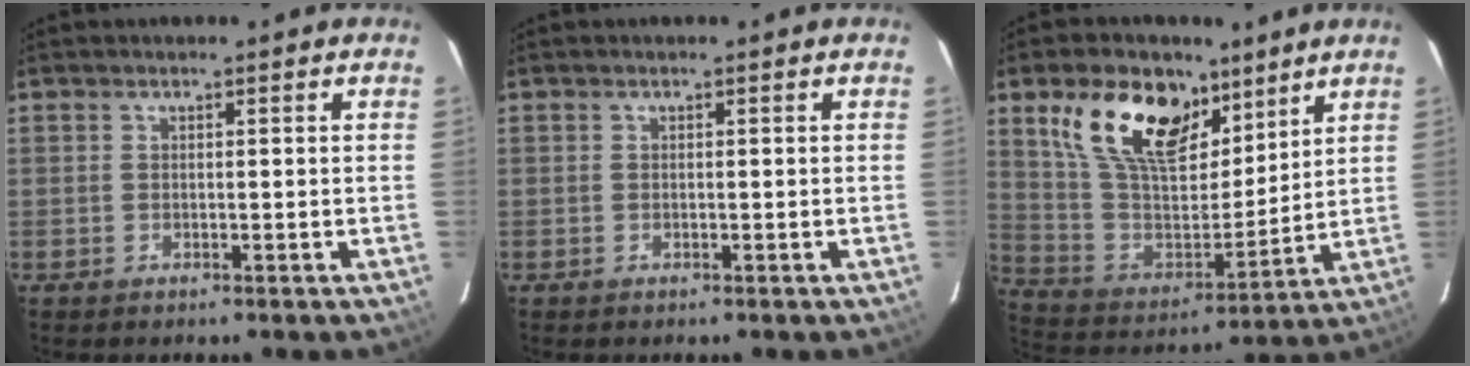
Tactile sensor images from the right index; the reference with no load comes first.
{"total": 0.0}
{"total": 20.3, "force": [11.5, 11.2, 12.5], "torque": [-0.250, 0.019, 0.221]}